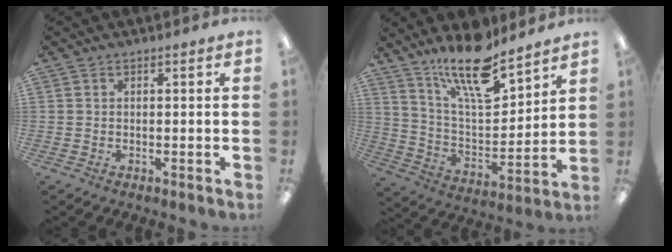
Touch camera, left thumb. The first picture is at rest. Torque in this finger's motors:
{"motor_torque": [0.21, 0.18, 1.40, -1.37, 0.30]}